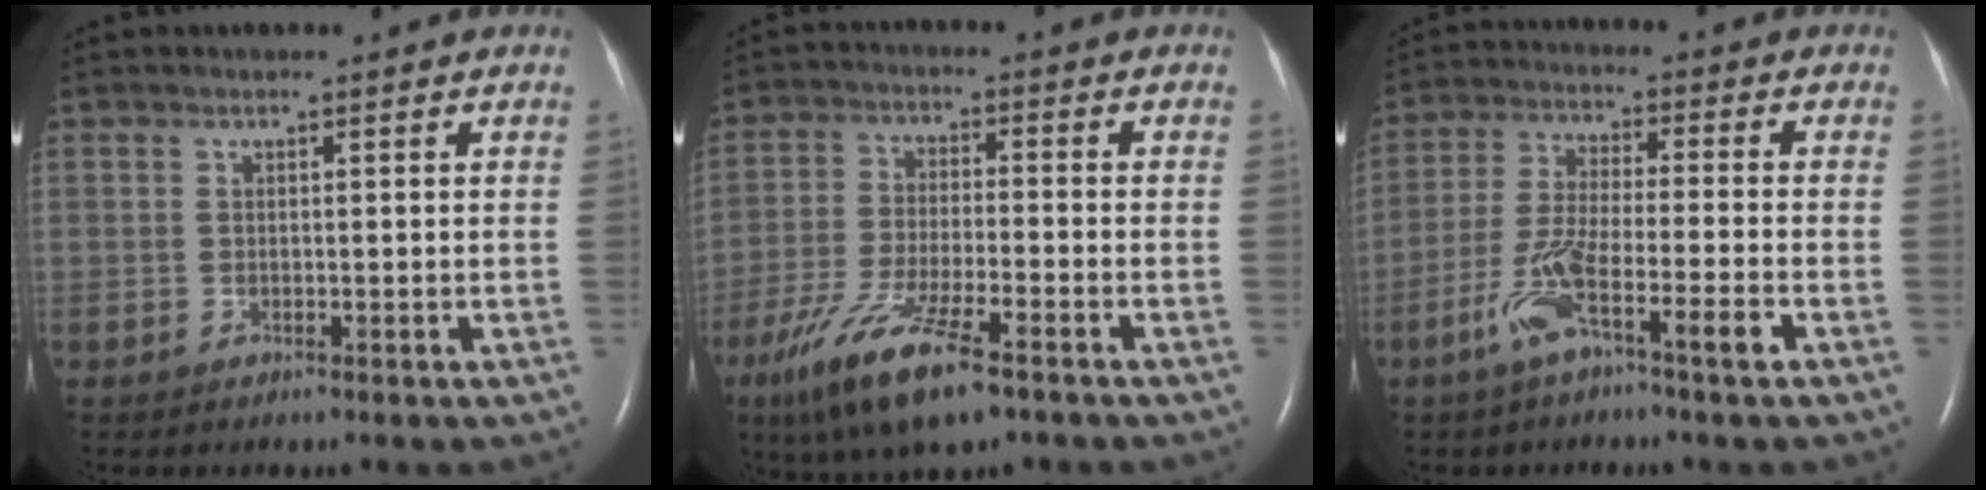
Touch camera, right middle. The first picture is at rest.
{"total": 11.9, "force": [-7.3, 2.0, 9.1], "torque": [-0.184, -0.027, -0.128]}
{"total": 8.3, "force": [-4.7, 0.3, 6.9], "torque": [-0.143, -0.001, -0.089]}